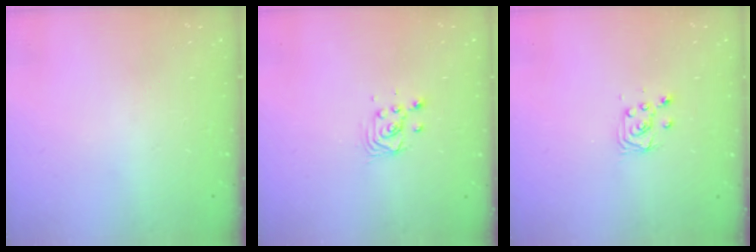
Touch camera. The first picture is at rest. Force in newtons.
{"total": 3.3, "press": 3.3, "slide": 0.4}
{"total": 5.2, "press": 5.2, "slide": 0.5}